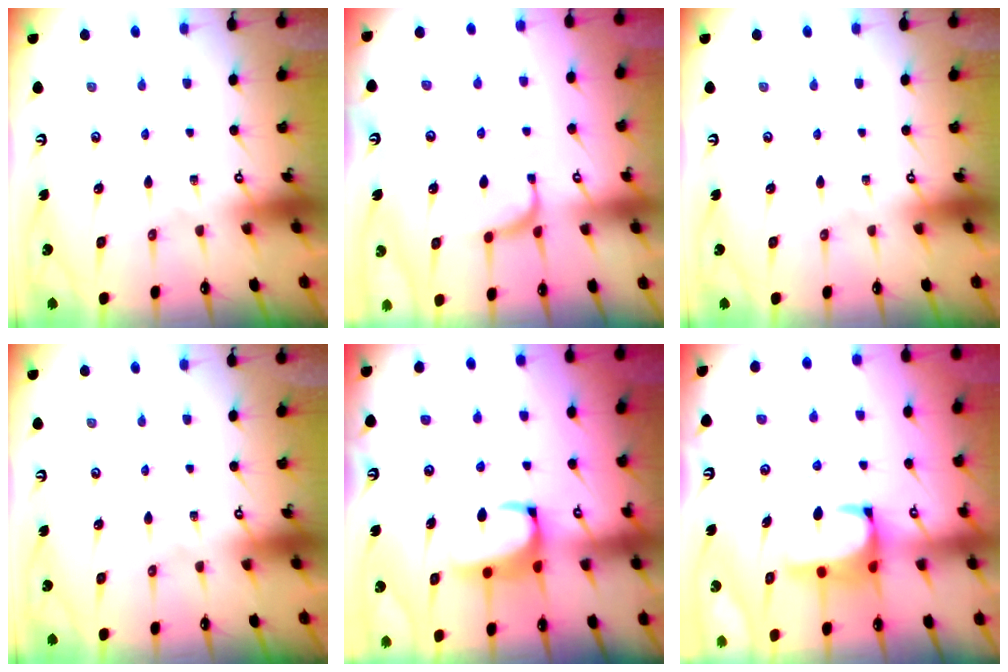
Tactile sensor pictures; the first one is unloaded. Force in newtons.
{"total": 3.9, "press": 3.9, "slide": 0.3}
{"total": 0.0}
{"total": 0.0}
{"total": 2.2, "press": 2.0, "slide": 0.9}
{"total": 3.3, "press": 3.2, "slide": 0.8}